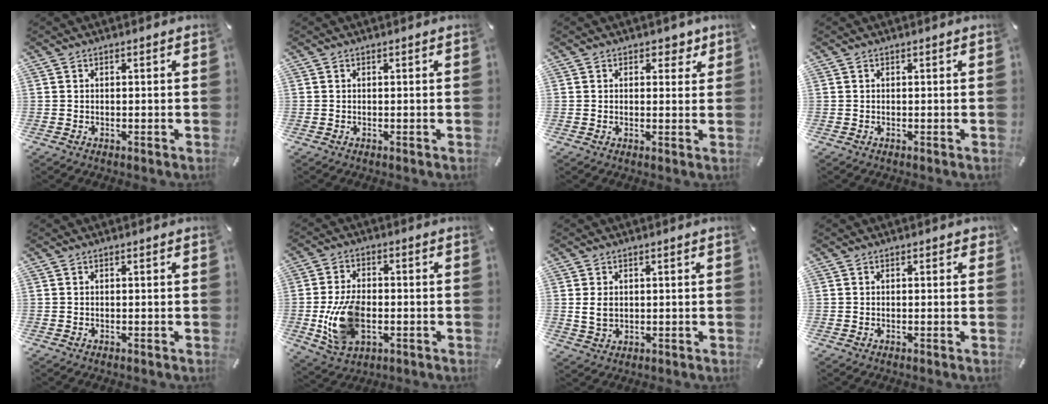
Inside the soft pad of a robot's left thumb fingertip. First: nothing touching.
{"total": 0.0}
{"total": 3.1, "force": [1.5, 2.4, 1.2], "torque": [0.003, -0.004, 0.019]}
{"total": 0.0}
{"total": 0.0}
{"total": 13.2, "force": [-2.7, 8.2, 9.9], "torque": [-0.207, -0.003, -0.044]}
{"total": 3.9, "force": [0.5, 3.0, 2.5], "torque": [-0.048, 0.000, 0.007]}
{"total": 0.6, "force": [0.0, 0.4, 0.5], "torque": [0.007, -0.004, -0.004]}